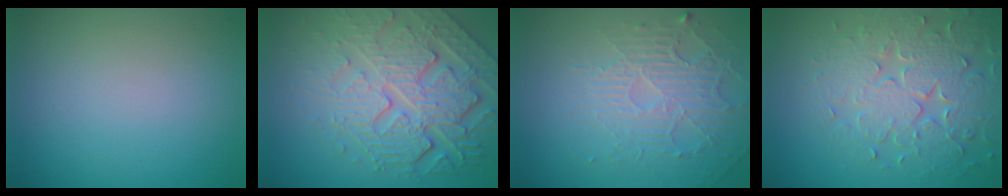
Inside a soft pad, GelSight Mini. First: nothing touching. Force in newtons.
{"total": 7.1, "press": 5.6, "slide": 4.4}
{"total": 5.8, "press": 3.4, "slide": 4.7}
{"total": 6.7, "press": 5.6, "slide": 3.7}